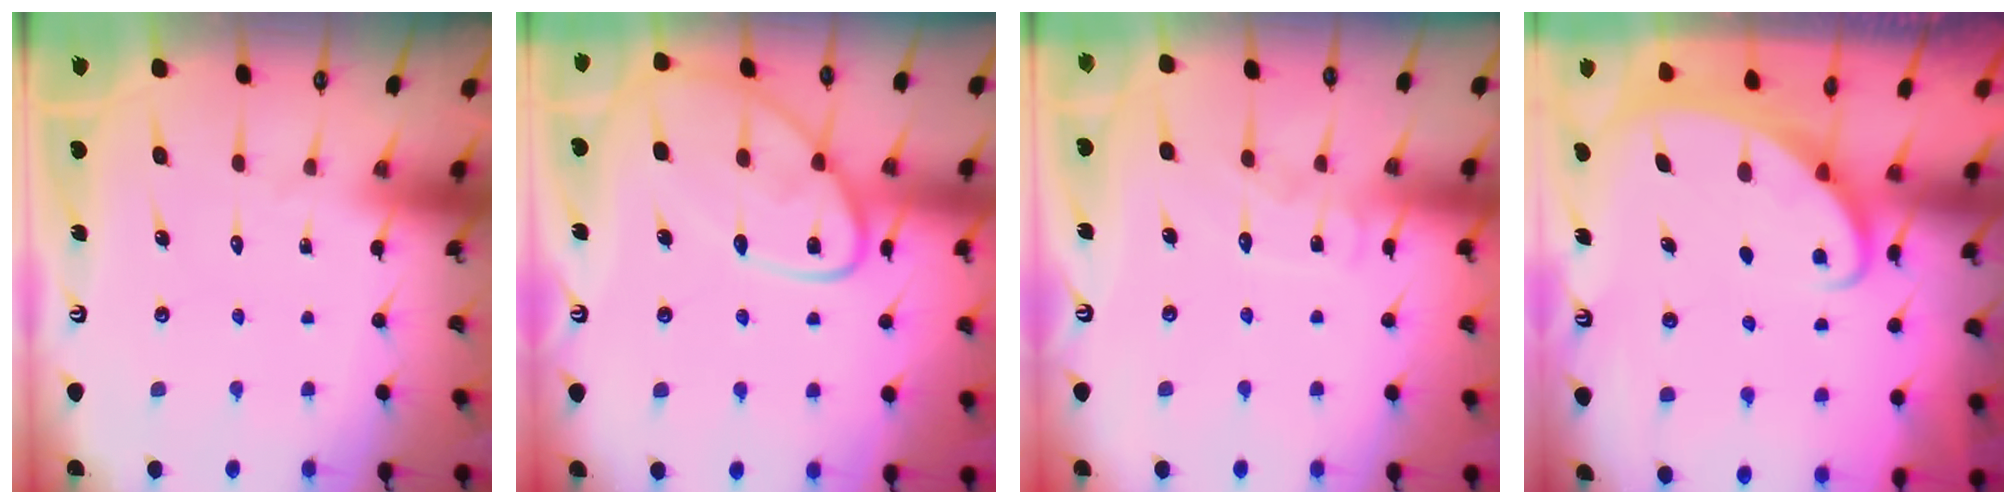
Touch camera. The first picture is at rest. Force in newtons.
{"total": 14.0, "press": 14.0, "slide": 1.2}
{"total": 6.5, "press": 6.5, "slide": 0.6}
{"total": 2.0, "press": 2.0, "slide": 0.0}